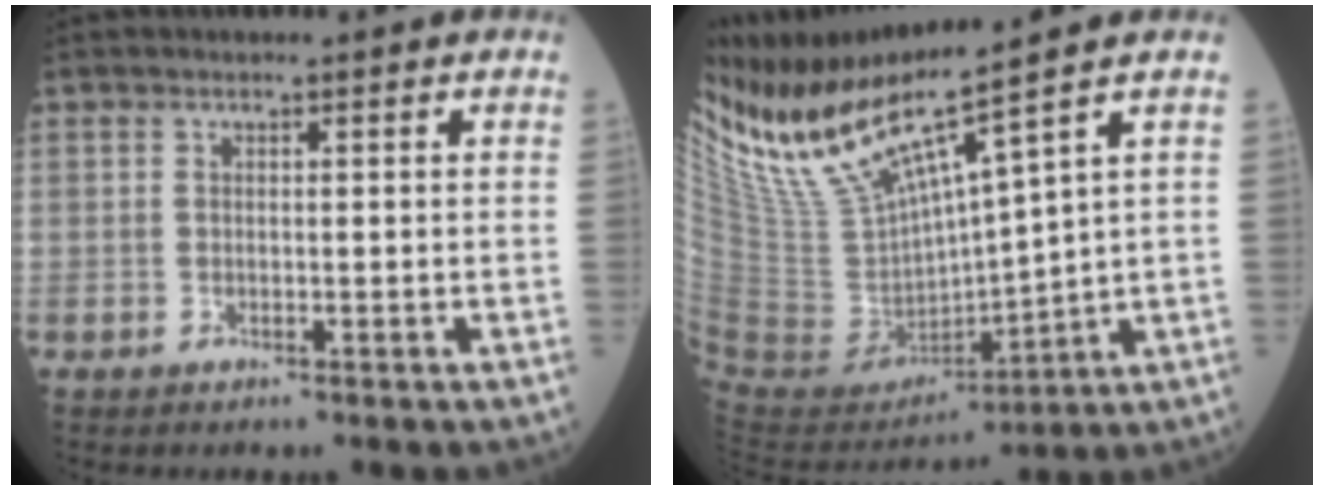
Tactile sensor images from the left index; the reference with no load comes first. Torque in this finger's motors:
{"motor_torque": [0.81, -1.32, 0.60, 0.15]}